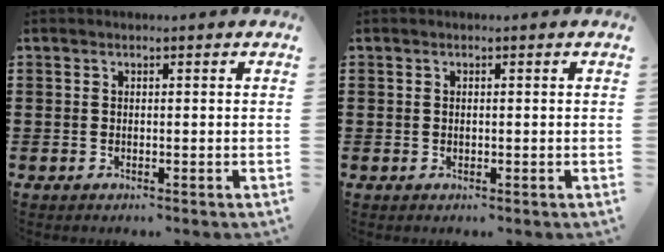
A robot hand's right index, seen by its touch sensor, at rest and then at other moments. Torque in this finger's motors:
{"motor_torque": [-0.24, 1.89, -0.01, 0.00]}